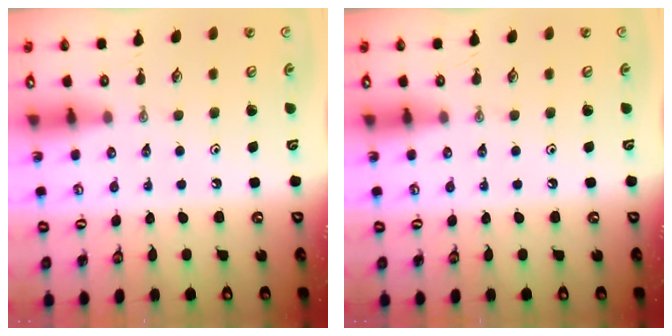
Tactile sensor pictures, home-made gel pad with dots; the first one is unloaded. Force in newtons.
{"total": 0.0}